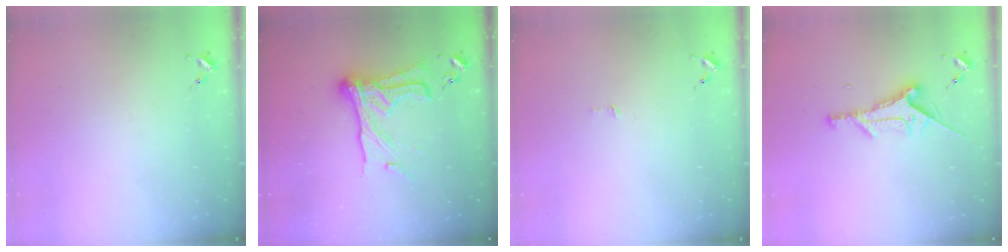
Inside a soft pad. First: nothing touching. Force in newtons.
{"total": 18.1, "press": 18.0, "slide": 1.3}
{"total": 3.2, "press": 3.2, "slide": 0.2}
{"total": 11.6, "press": 11.6, "slide": 1.2}